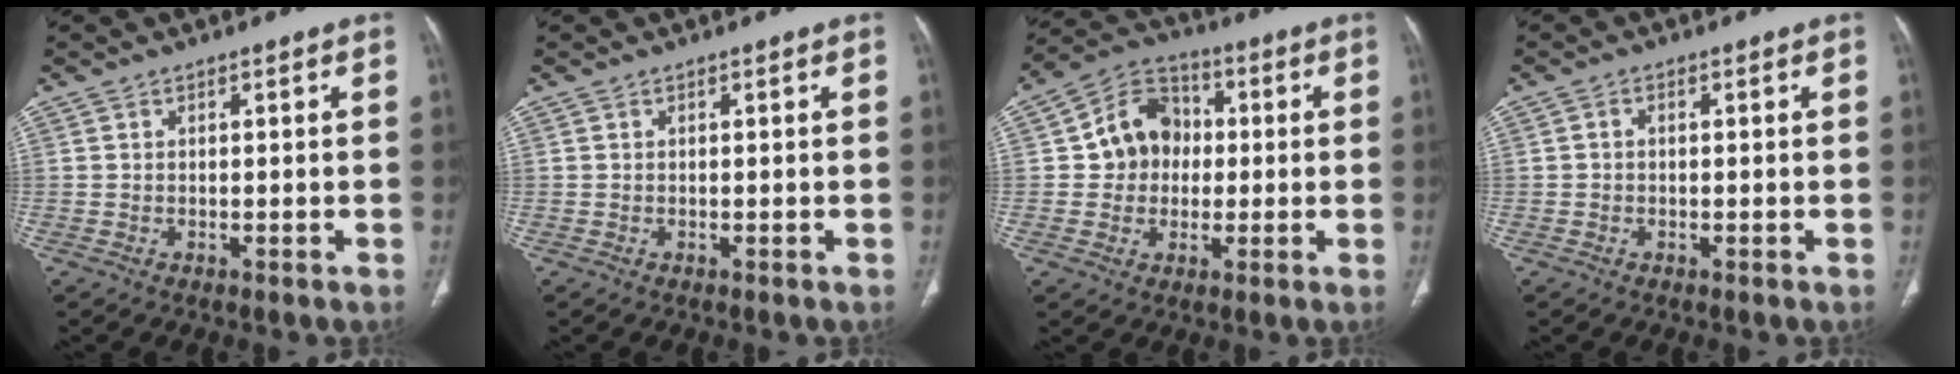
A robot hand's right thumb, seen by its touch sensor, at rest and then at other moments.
{"total": 0.0}
{"total": 10.7, "force": [0.5, 9.3, 5.3], "torque": [-0.050, 0.023, -0.001]}
{"total": 0.8, "force": [-0.1, 0.6, 0.5], "torque": [-0.007, 0.002, -0.004]}